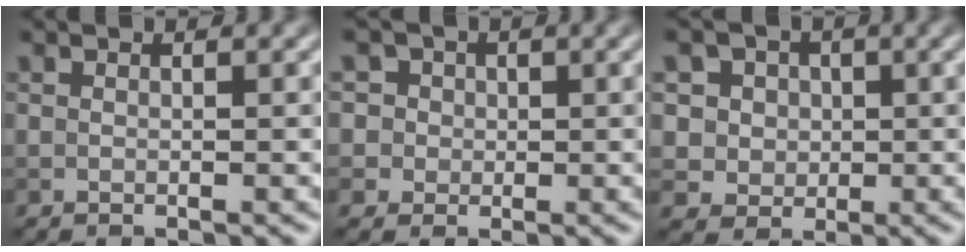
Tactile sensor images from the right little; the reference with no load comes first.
{"total": 5.3, "force": [2.1, 4.6, 1.7], "torque": [-0.016, 0.023, 0.009]}
{"total": 6.6, "force": [2.5, 5.5, 2.5], "torque": [-0.039, 0.016, 0.025]}